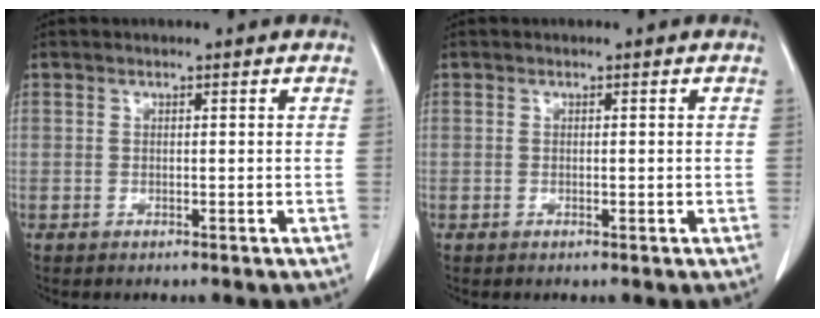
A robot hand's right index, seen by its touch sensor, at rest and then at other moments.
{"total": 0.6, "force": [-0.1, 0.2, 0.5], "torque": [-0.010, -0.002, 0.001]}